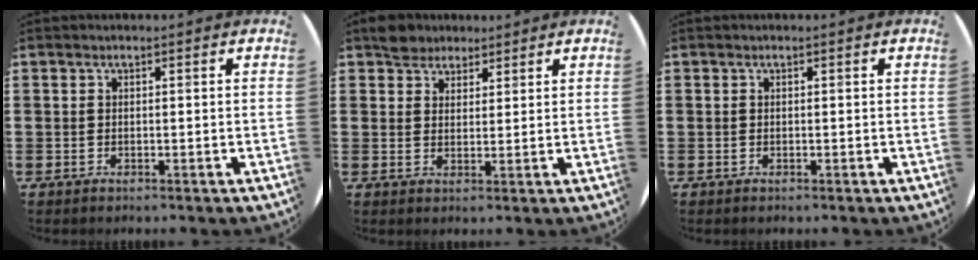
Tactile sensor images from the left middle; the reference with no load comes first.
{"total": 3.3, "force": [2.9, 1.6, -0.1], "torque": [0.000, 0.005, 0.056]}
{"total": 0.0}